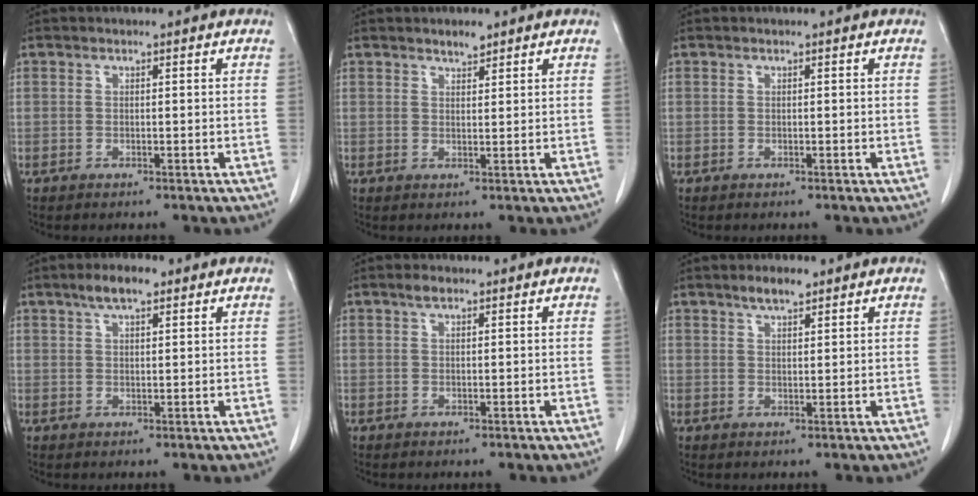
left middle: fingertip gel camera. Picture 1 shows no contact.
{"total": 1.7, "force": [1.5, 0.5, 0.7], "torque": [-0.015, -0.001, 0.025]}
{"total": 0.0}
{"total": 4.2, "force": [2.7, 1.4, 2.9], "torque": [-0.056, 0.010, 0.047]}
{"total": 1.2, "force": [0.8, 0.5, 0.8], "torque": [-0.015, 0.007, 0.014]}
{"total": 3.1, "force": [2.3, 0.9, 1.8], "torque": [-0.036, 0.004, 0.040]}